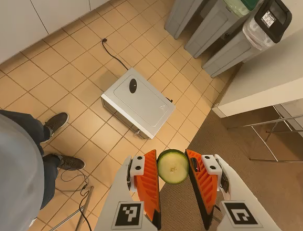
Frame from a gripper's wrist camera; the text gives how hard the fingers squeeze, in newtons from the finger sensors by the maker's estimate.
{"total": 6.3, "left": 6.1, "right": 6.6}